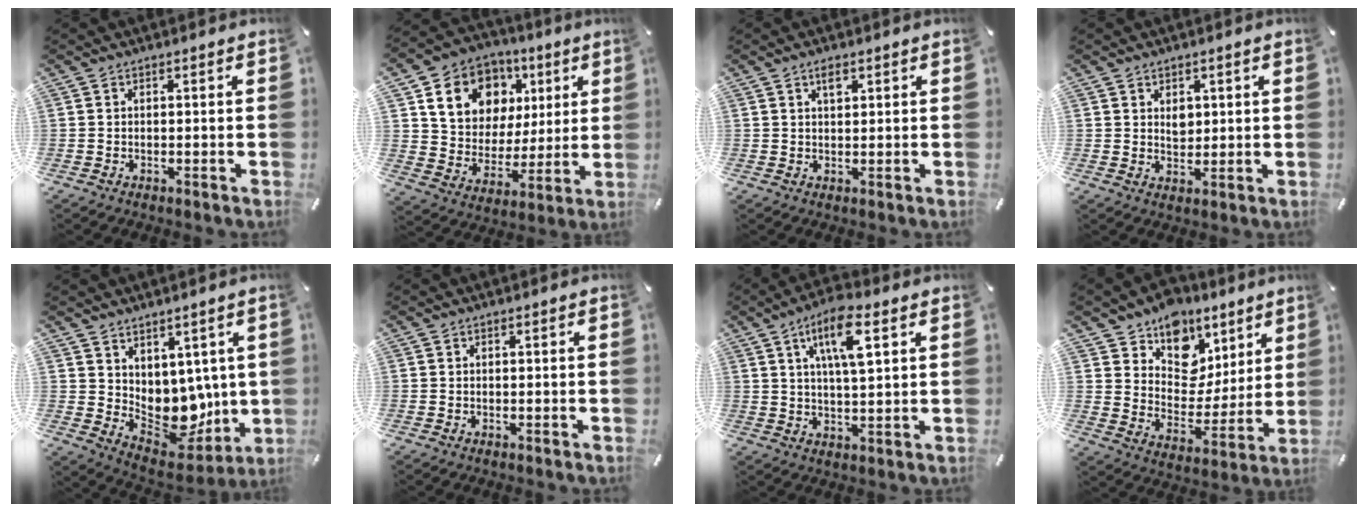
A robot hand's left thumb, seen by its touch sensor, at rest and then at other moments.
{"total": 15.7, "force": [6.7, 12.9, 6.1], "torque": [-0.109, -0.021, 0.132]}
{"total": 2.4, "force": [1.2, 1.2, 1.7], "torque": [-0.030, -0.001, 0.020]}
{"total": 3.3, "force": [1.4, 2.6, 1.5], "torque": [-0.009, -0.006, 0.021]}
{"total": 9.2, "force": [2.3, 8.1, 3.8], "torque": [-0.052, -0.048, 0.064]}
{"total": 0.0}
{"total": 9.9, "force": [4.5, 3.0, 8.4], "torque": [-0.146, -0.002, 0.072]}
{"total": 11.5, "force": [6.9, 9.0, 1.9], "torque": [-0.025, -0.073, 0.131]}